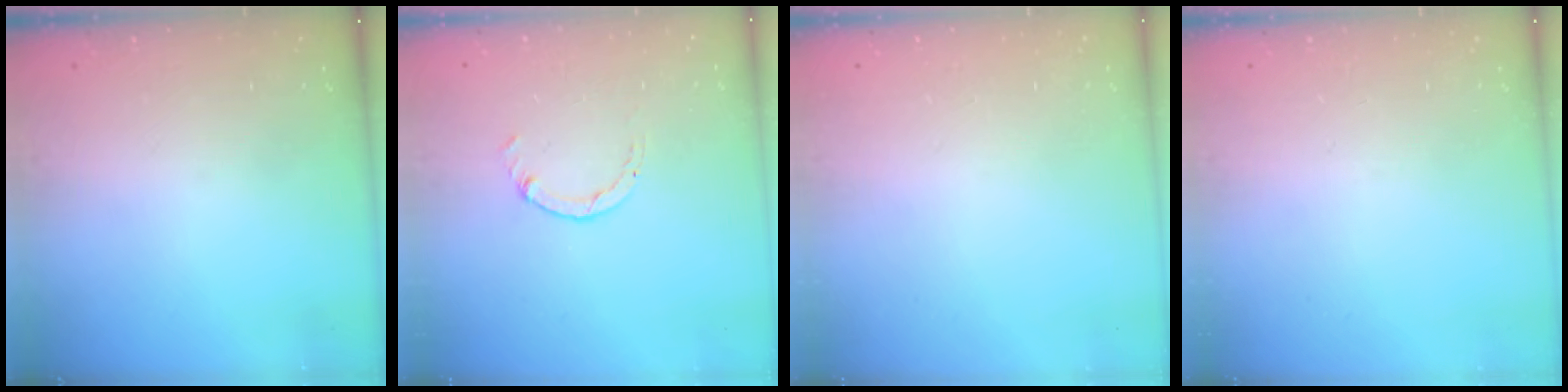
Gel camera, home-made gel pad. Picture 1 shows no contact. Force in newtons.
{"total": 0.7, "press": 0.7, "slide": 0.2}
{"total": 2.6, "press": 2.6, "slide": 0.2}
{"total": 0.0}